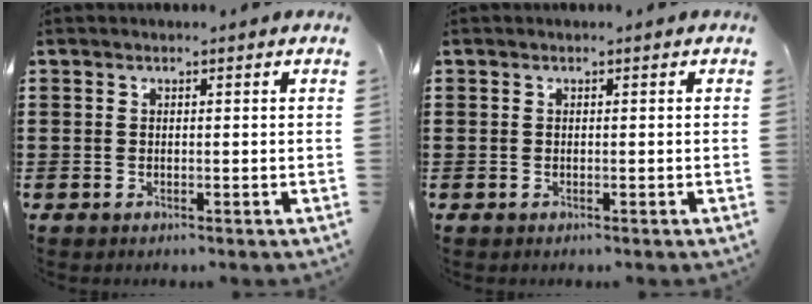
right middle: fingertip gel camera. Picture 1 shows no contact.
{"total": 0.0}